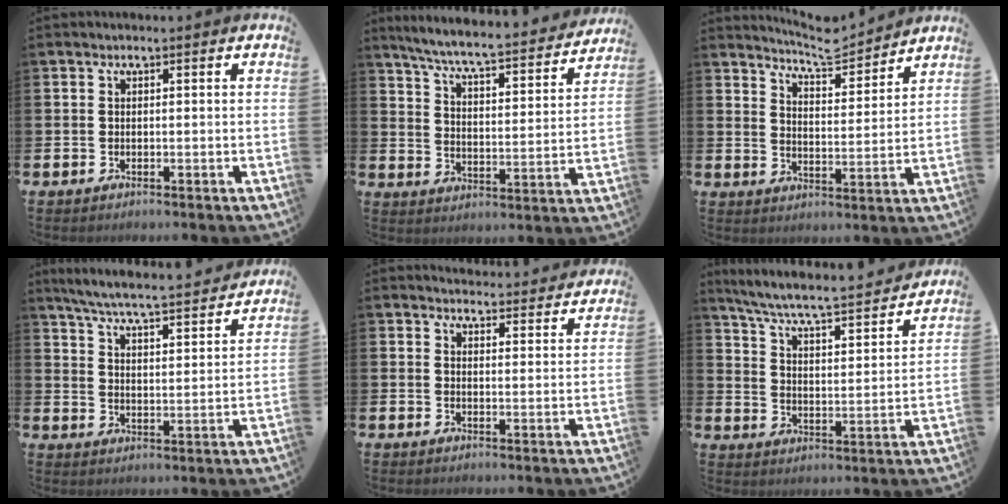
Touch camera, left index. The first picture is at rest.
{"total": 6.5, "force": [5.9, 0.3, 2.6], "torque": [-0.082, -0.046, 0.096]}
{"total": 6.1, "force": [6.1, 0.7, 0.7], "torque": [-0.033, -0.041, 0.107]}
{"total": 6.2, "force": [5.9, 0.2, 2.1], "torque": [-0.070, -0.045, 0.099]}
{"total": 4.0, "force": [4.0, 0.5, 0.0], "torque": [-0.003, -0.029, 0.071]}
{"total": 6.2, "force": [5.7, 0.4, 2.4], "torque": [-0.080, -0.047, 0.090]}